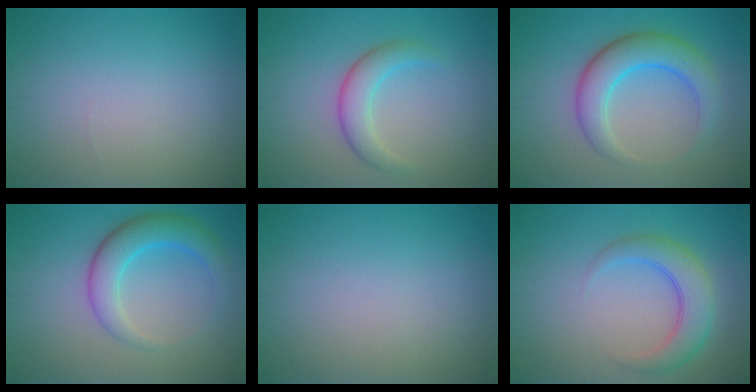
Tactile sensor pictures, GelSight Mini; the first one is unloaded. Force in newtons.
{"total": 3.0, "press": 3.0, "slide": 0.2}
{"total": 5.4, "press": 5.4, "slide": 0.1}
{"total": 4.5, "press": 4.5, "slide": 0.1}
{"total": 0.0}
{"total": 4.3, "press": 4.3, "slide": 0.2}